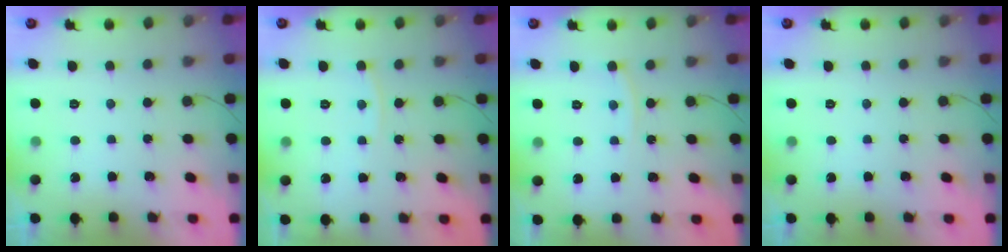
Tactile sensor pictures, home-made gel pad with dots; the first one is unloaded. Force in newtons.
{"total": 4.1, "press": 4.0, "slide": 0.5}
{"total": 4.8, "press": 4.8, "slide": 0.4}
{"total": 0.0}